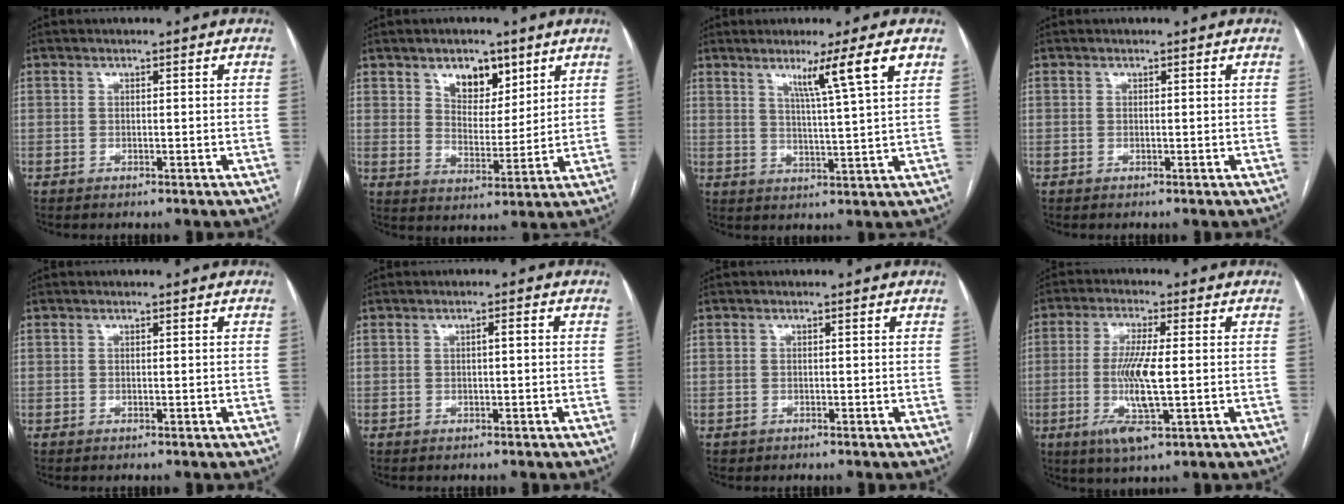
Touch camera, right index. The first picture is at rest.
{"total": 7.3, "force": [4.4, 4.0, 4.2], "torque": [-0.063, -0.001, 0.078]}
{"total": 8.1, "force": [4.3, -1.5, 6.7], "torque": [-0.112, -0.006, 0.072]}
{"total": 0.0}
{"total": 0.0}
{"total": 1.0, "force": [0.0, 0.2, 1.0], "torque": [-0.016, 0.003, 0.001]}
{"total": 0.6, "force": [-0.3, 0.5, -0.1], "torque": [-0.005, 0.004, -0.007]}
{"total": 8.7, "force": [-1.6, 0.8, 8.5], "torque": [-0.173, -0.016, -0.030]}